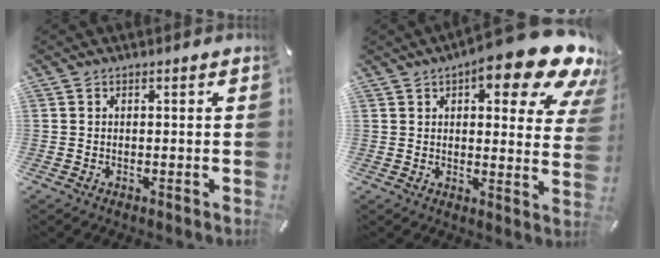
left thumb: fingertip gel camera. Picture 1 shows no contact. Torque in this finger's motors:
{"motor_torque": [2.64, 2.36, 1.58, -1.19, 0.20]}